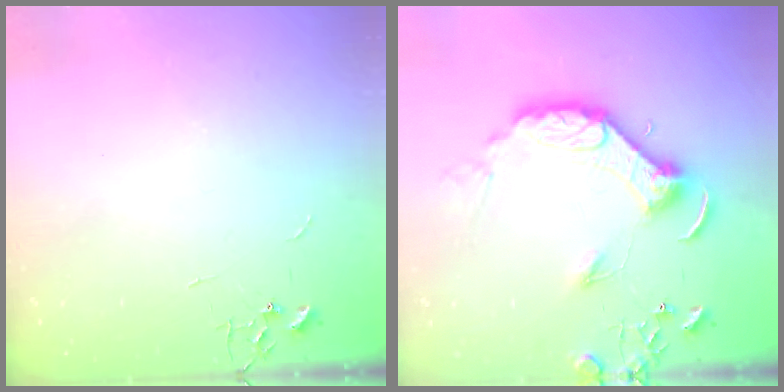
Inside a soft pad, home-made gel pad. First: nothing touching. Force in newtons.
{"total": 14.3, "press": 14.2, "slide": 2.0}